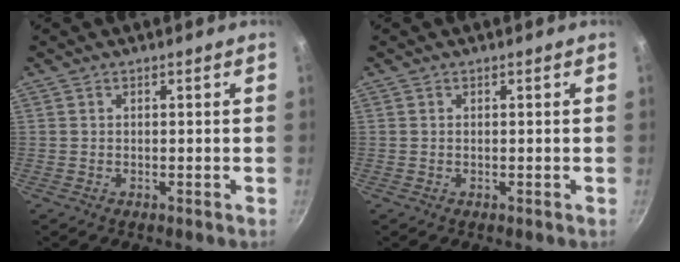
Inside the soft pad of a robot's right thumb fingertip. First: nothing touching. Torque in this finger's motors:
{"motor_torque": [-0.25, 0.00, 0.09, -0.16, 0.03]}